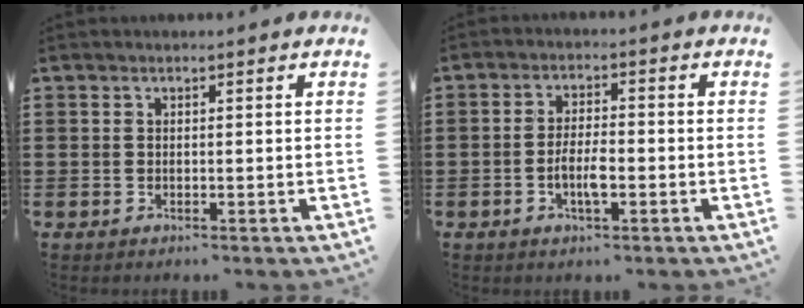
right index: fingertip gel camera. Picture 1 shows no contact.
{"total": 4.7, "force": [-1.5, 1.5, 4.2], "torque": [-0.086, 0.003, -0.031]}